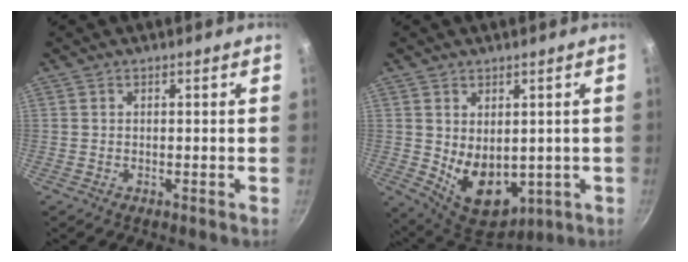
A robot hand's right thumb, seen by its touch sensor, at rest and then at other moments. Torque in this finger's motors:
{"motor_torque": [-0.64, 0.94, 0.68, 0.73, 0.09]}